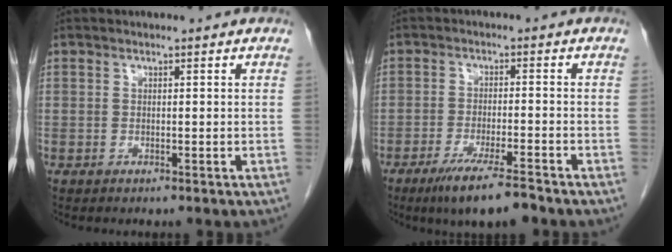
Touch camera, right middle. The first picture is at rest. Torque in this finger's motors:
{"motor_torque": [0.79, -0.87, 0.37, 0.10]}